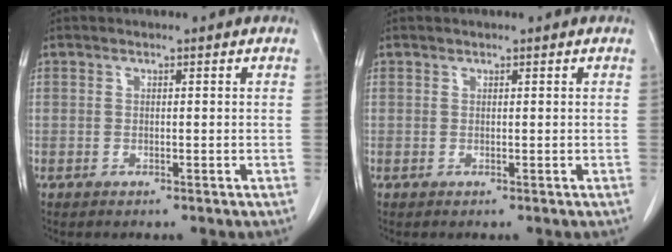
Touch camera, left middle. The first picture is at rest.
{"total": 0.0}